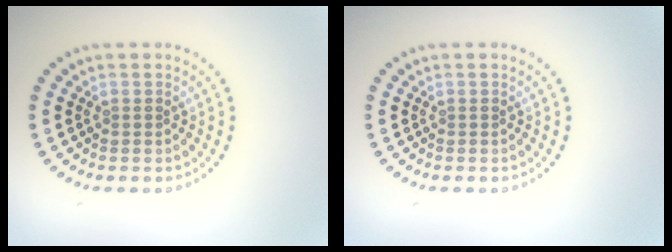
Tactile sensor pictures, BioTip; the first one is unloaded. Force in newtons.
{"total": 0.0}